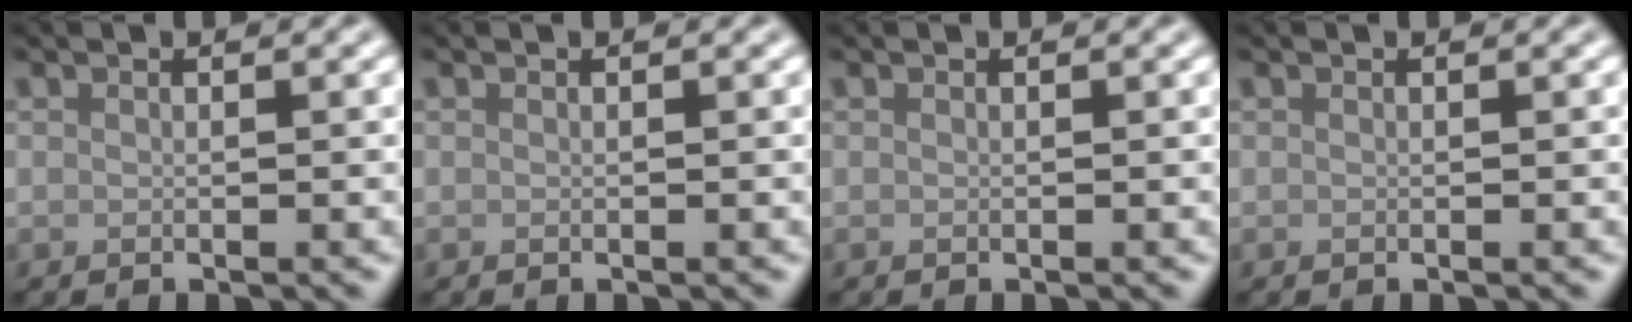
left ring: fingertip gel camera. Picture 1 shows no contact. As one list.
[{"total": 0.0}, {"total": 0.0}, {"total": 0.0}]